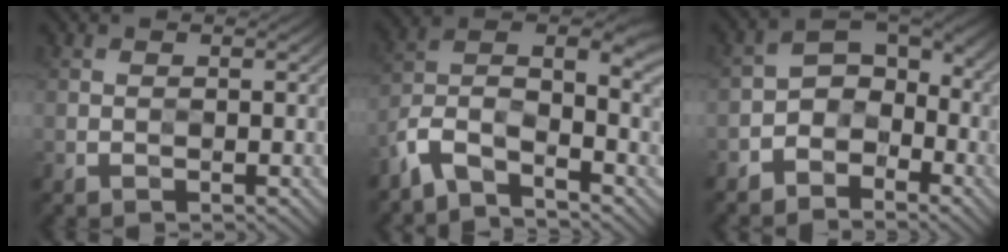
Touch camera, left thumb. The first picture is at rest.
{"total": 8.1, "force": [-4.2, 3.2, 6.1], "torque": [-0.112, -0.001, -0.102]}
{"total": 5.6, "force": [-3.5, 3.3, 2.8], "torque": [-0.032, 0.003, -0.080]}